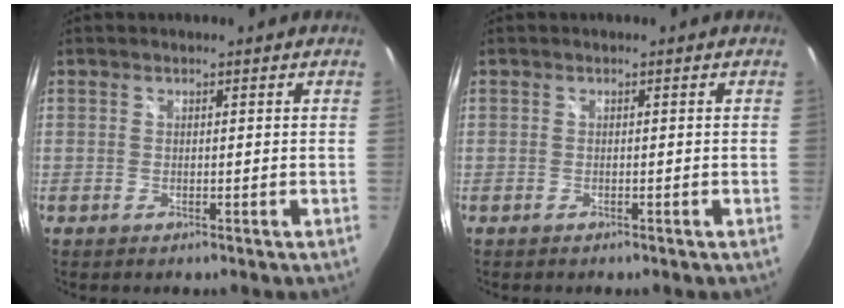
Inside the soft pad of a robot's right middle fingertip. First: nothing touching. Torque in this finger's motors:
{"motor_torque": [-0.14, 0.15, 0.04, 0.00]}